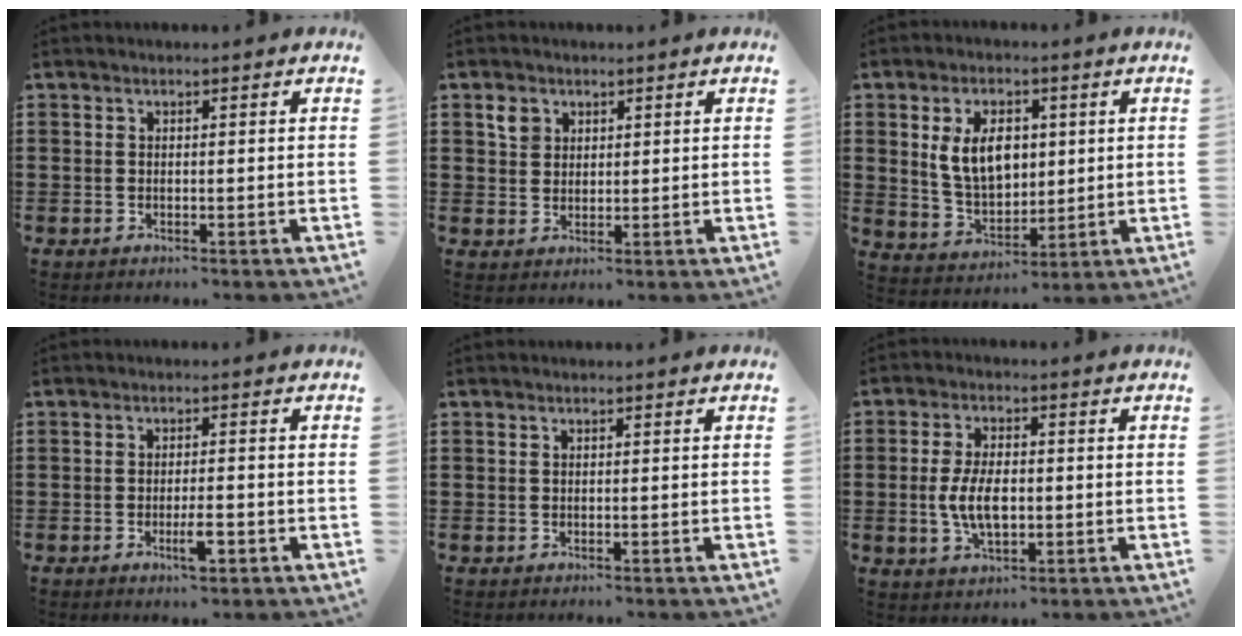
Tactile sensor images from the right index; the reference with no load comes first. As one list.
[{"total": 2.7, "force": [1.4, 2.2, 0.7], "torque": [-0.022, 0.010, 0.027]}, {"total": 8.4, "force": [1.8, 5.4, 6.2], "torque": [-0.123, 0.011, 0.028]}, {"total": 3.9, "force": [-1.7, 1.0, 3.4], "torque": [-0.061, 0.000, -0.031]}, {"total": 0.0}, {"total": 6.6, "force": [-0.7, 3.4, 5.6], "torque": [-0.121, 0.001, -0.016]}]